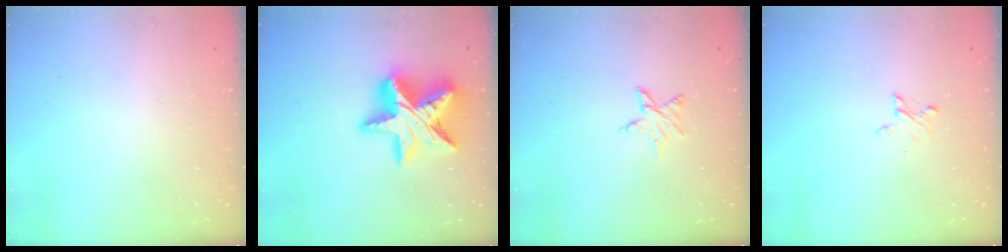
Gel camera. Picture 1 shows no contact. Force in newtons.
{"total": 20.8, "press": 20.8, "slide": 1.5}
{"total": 3.9, "press": 3.9, "slide": 0.4}
{"total": 3.8, "press": 3.8, "slide": 0.3}